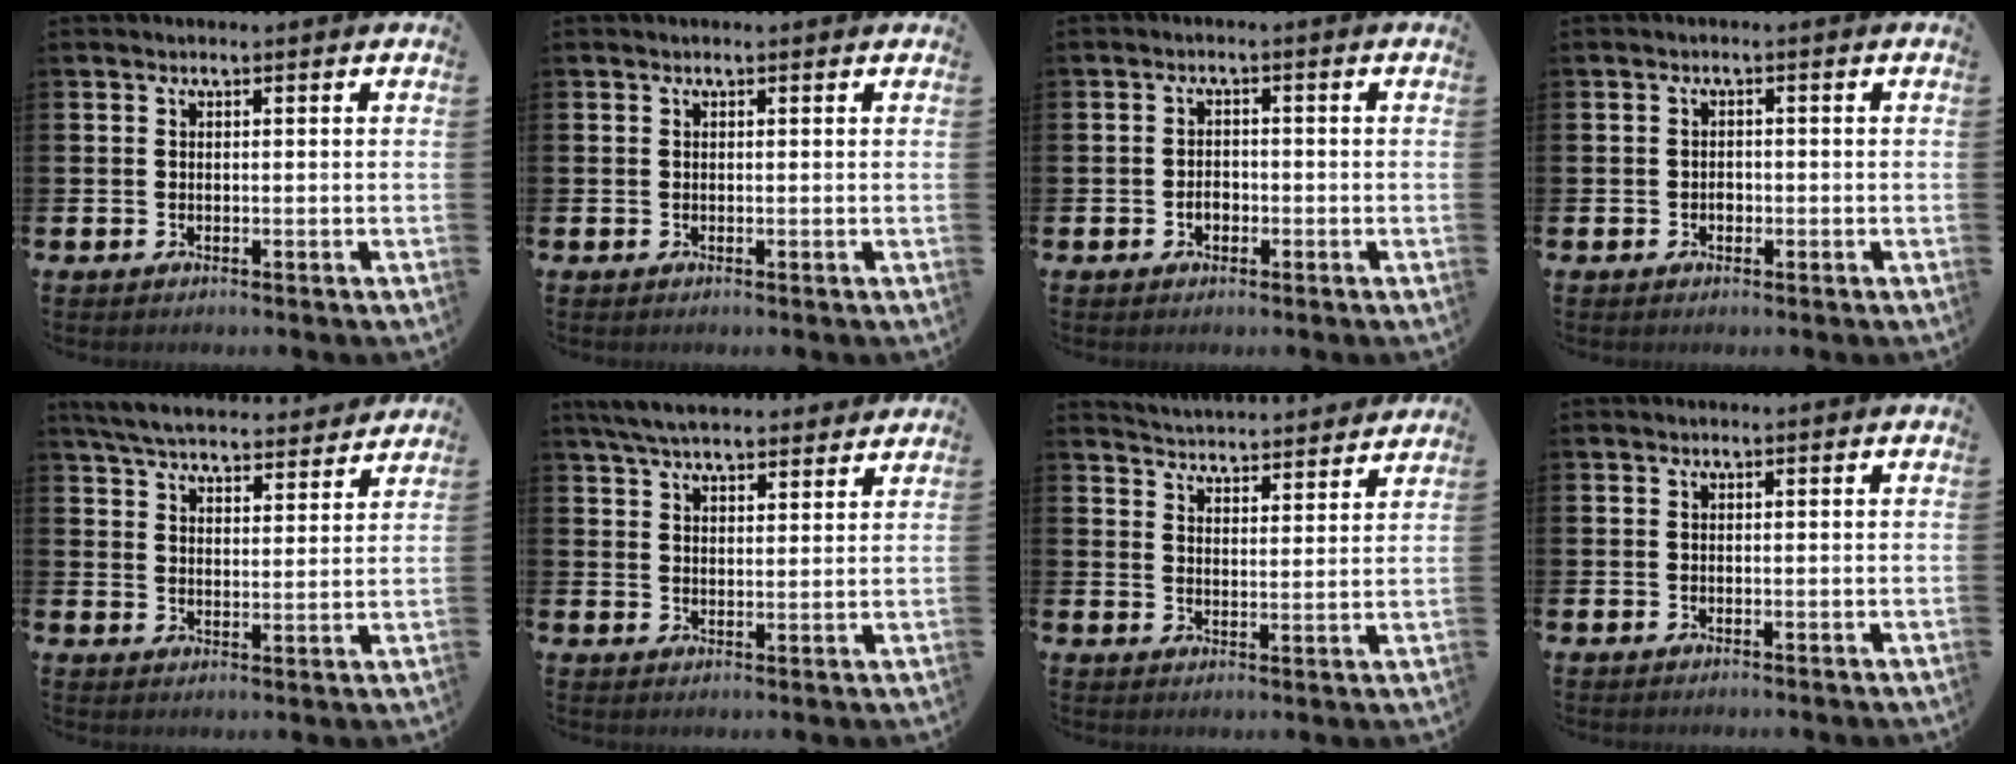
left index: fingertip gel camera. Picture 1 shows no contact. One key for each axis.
{"total": 0.0}
{"total": 1.9, "fx": -0.7, "fy": 1.4, "fz": 1.1, "tx": -0.008, "ty": -0.001, "tz": -0.018}
{"total": 1.1, "fx": -0.3, "fy": 0.9, "fz": 0.5, "tx": -0.005, "ty": 0.001, "tz": -0.008}
{"total": 6.2, "fx": 6.0, "fy": 1.0, "fz": 1.2, "tx": -0.043, "ty": -0.040, "tz": 0.104}
{"total": 6.0, "fx": 5.7, "fy": 1.1, "fz": 1.5, "tx": -0.041, "ty": -0.022, "tz": 0.103}
{"total": 4.9, "fx": 4.9, "fy": 0.3, "fz": -0.2, "tx": -0.013, "ty": -0.041, "tz": 0.086}
{"total": 0.0}